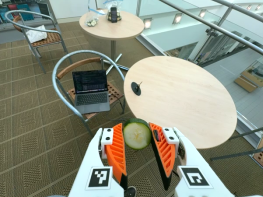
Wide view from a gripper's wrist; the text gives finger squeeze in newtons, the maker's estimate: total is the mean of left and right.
{"total": 8.5, "left": 7.7, "right": 9.2}